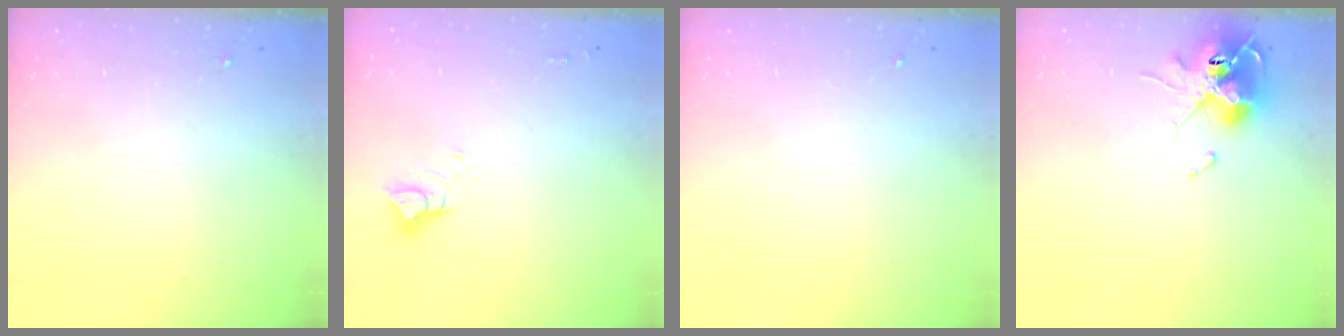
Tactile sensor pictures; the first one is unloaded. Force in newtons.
{"total": 4.5, "press": 4.5, "slide": 0.2}
{"total": 0.0}
{"total": 13.8, "press": 13.8, "slide": 1.5}